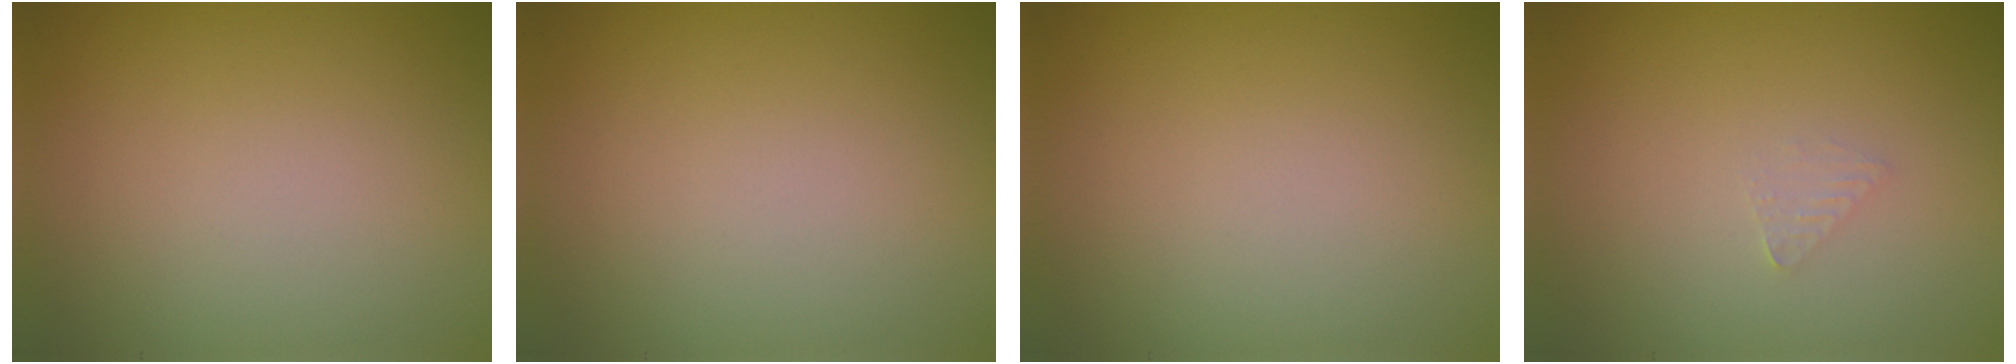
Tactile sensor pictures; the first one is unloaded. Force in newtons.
{"total": 0.0}
{"total": 0.0}
{"total": 0.8, "press": 0.8, "slide": 0.1}